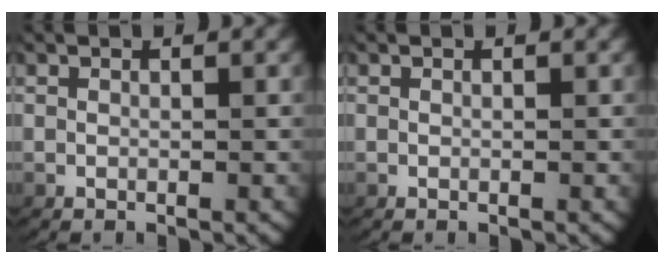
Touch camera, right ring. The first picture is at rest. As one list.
[{"total": 0.0}]